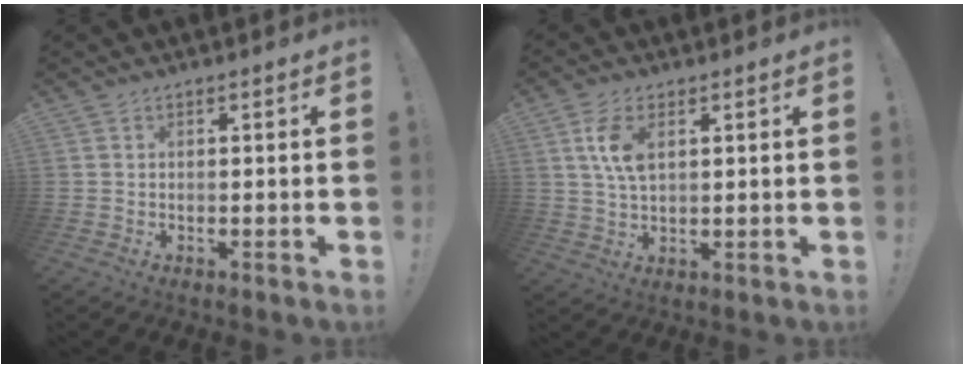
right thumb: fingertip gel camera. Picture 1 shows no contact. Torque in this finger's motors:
{"motor_torque": [-0.08, 0.20, 0.44, 0.58, 0.00]}